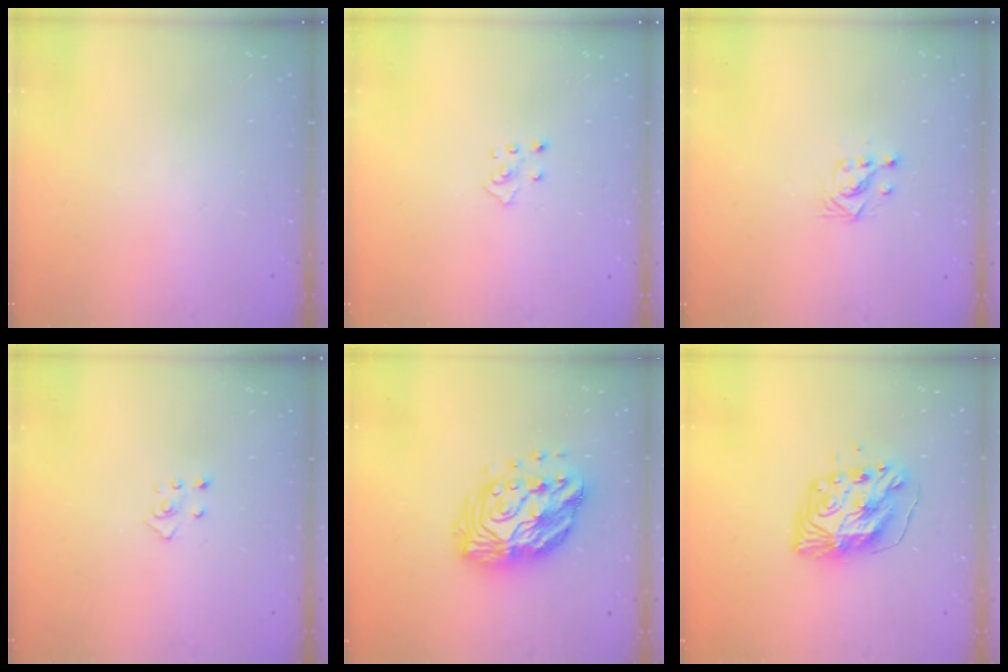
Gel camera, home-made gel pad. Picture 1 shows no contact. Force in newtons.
{"total": 2.7, "press": 2.7, "slide": 0.2}
{"total": 2.9, "press": 2.9, "slide": 0.2}
{"total": 2.8, "press": 2.8, "slide": 0.3}
{"total": 16.6, "press": 16.5, "slide": 1.5}
{"total": 10.5, "press": 10.4, "slide": 1.0}